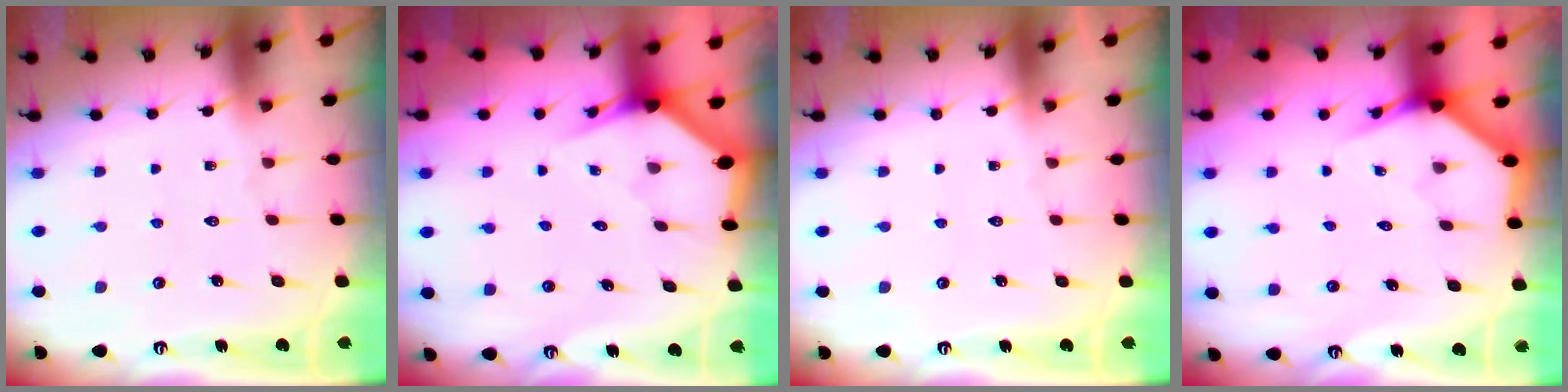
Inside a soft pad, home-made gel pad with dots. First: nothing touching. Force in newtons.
{"total": 2.8, "press": 2.8, "slide": 0.2}
{"total": 0.0}
{"total": 4.0, "press": 4.0, "slide": 0.5}